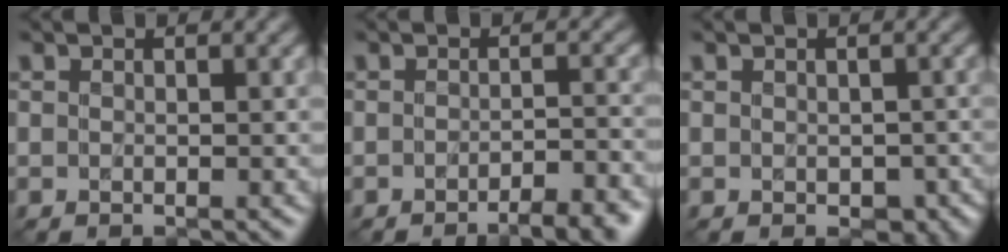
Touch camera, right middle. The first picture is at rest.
{"total": 4.4, "force": [-3.0, 1.1, 3.1], "torque": [-0.031, 0.004, -0.036]}
{"total": 2.4, "force": [-0.4, 1.6, 1.7], "torque": [-0.024, -0.011, 0.000]}